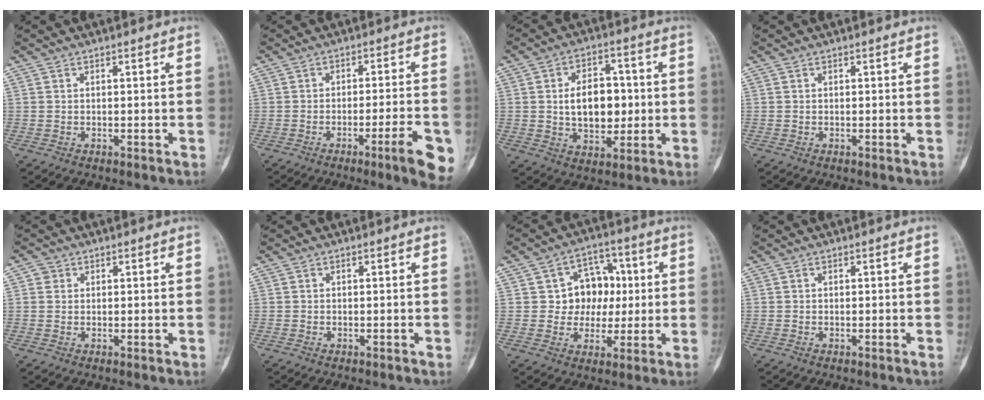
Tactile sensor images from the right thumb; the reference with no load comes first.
{"total": 9.2, "force": [-4.1, 0.9, 8.2], "torque": [-0.105, 0.007, -0.055]}
{"total": 11.5, "force": [0.3, 7.5, 8.7], "torque": [-0.098, 0.006, 0.008]}
{"total": 0.0}
{"total": 1.4, "force": [0.4, 1.4, 0.3], "torque": [0.005, 0.002, 0.003]}
{"total": 0.0}
{"total": 9.8, "force": [1.2, 8.3, 5.1], "torque": [-0.014, 0.011, 0.016]}
{"total": 0.0}